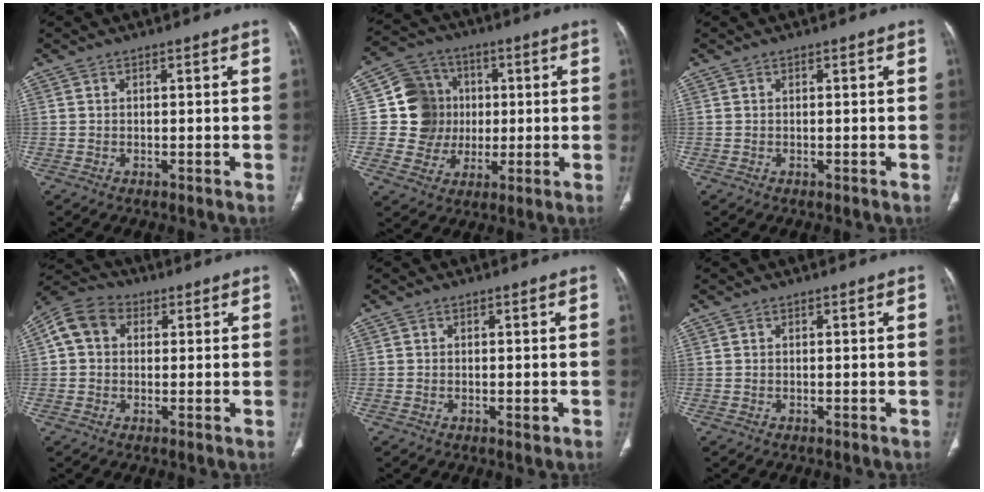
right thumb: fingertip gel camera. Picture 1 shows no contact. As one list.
[{"total": 11.9, "force": [0.9, 11.4, 3.1], "torque": [-0.001, 0.016, 0.019]}, {"total": 0.0}, {"total": 7.8, "force": [1.6, 6.2, 4.4], "torque": [-0.074, 0.021, 0.017]}, {"total": 1.3, "force": [-0.3, 0.6, 1.2], "torque": [-0.012, -0.002, -0.005]}, {"total": 0.0}]